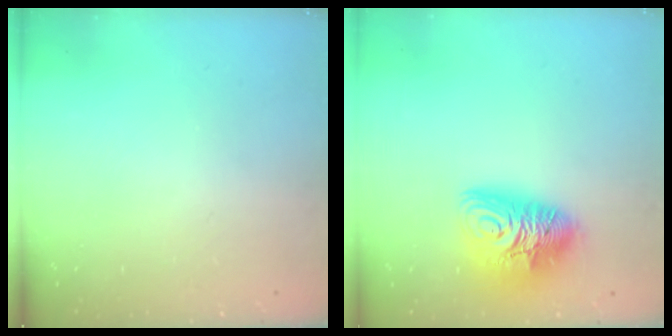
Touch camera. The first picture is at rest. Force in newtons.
{"total": 13.1, "press": 13.0, "slide": 1.4}